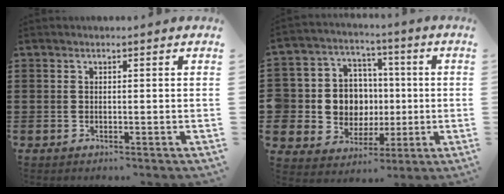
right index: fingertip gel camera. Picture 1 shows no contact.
{"total": 9.9, "force": [-0.1, 9.2, 3.5], "torque": [-0.108, 0.007, 0.005]}